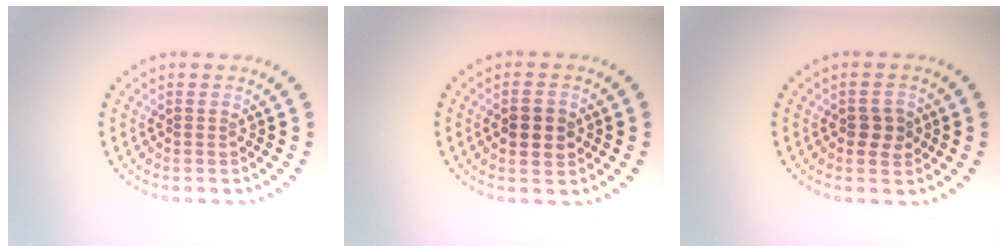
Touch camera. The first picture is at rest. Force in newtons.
{"total": 3.5, "press": 3.5, "slide": 0.0}
{"total": 2.1, "press": 2.1, "slide": 0.2}